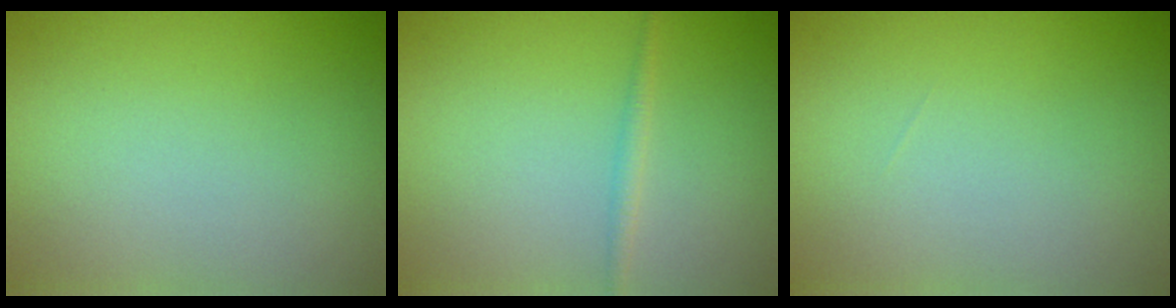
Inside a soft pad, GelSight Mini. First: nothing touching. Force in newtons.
{"total": 1.1, "press": 1.1, "slide": 0.1}
{"total": 0.0}